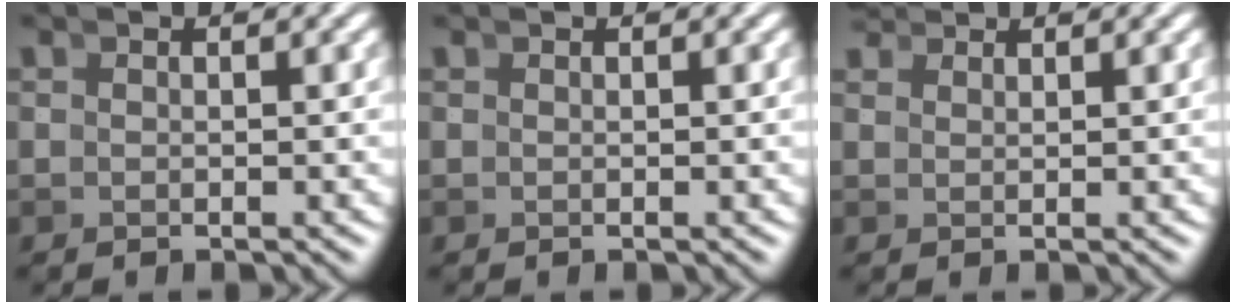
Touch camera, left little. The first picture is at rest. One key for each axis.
{"total": 0.0}
{"total": 1.9, "fx": 1.8, "fy": -0.6, "fz": 0.1, "tx": 0.009, "ty": 0.004, "tz": 0.036}